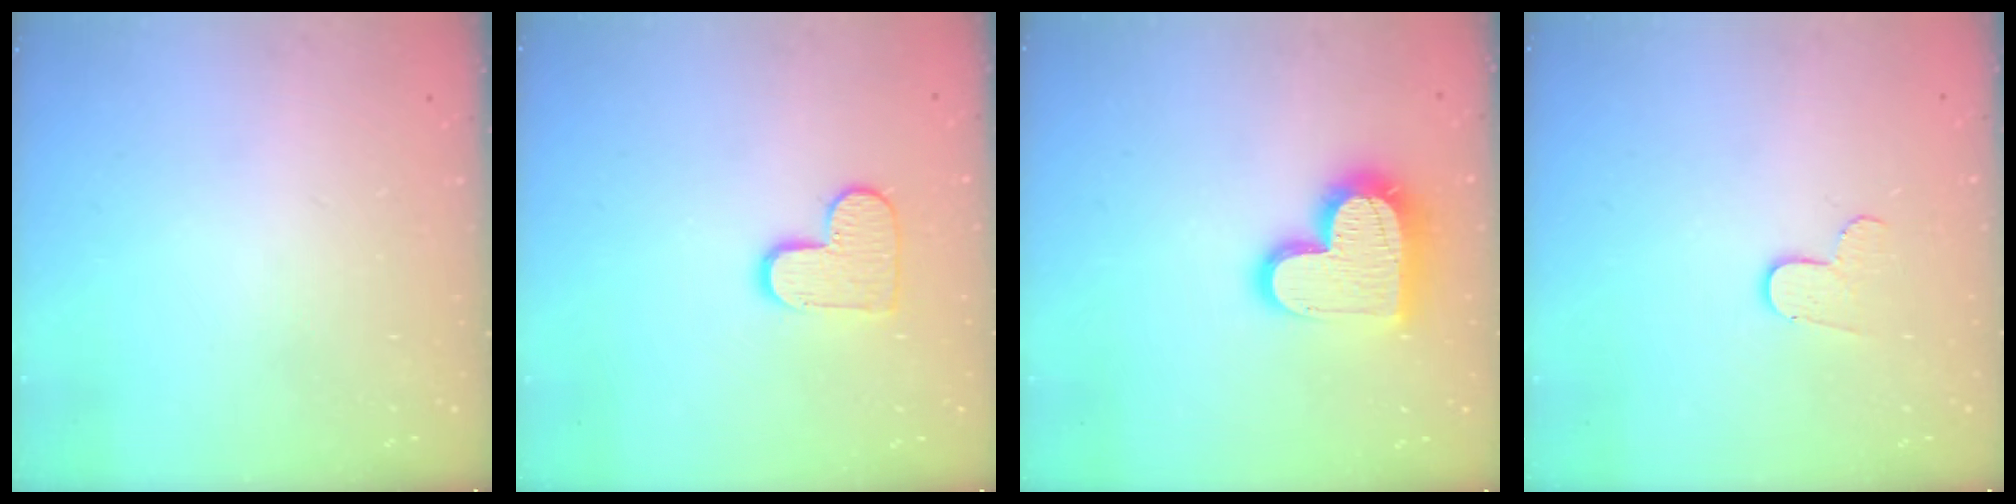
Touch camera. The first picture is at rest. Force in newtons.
{"total": 9.6, "press": 9.6, "slide": 0.6}
{"total": 17.0, "press": 16.9, "slide": 1.3}
{"total": 6.1, "press": 6.1, "slide": 0.5}